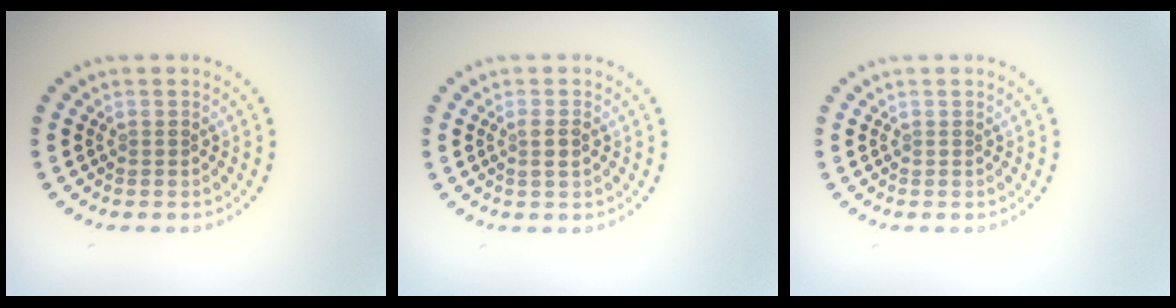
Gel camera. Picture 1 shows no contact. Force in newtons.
{"total": 1.4, "press": 1.2, "slide": 0.7}
{"total": 0.0}